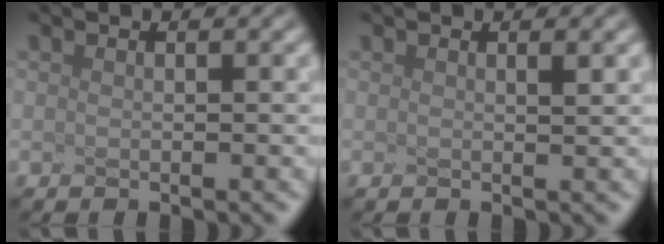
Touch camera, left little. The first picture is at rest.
{"total": 0.5, "force": [0.1, 0.0, 0.5], "torque": [-0.008, 0.004, 0.003]}